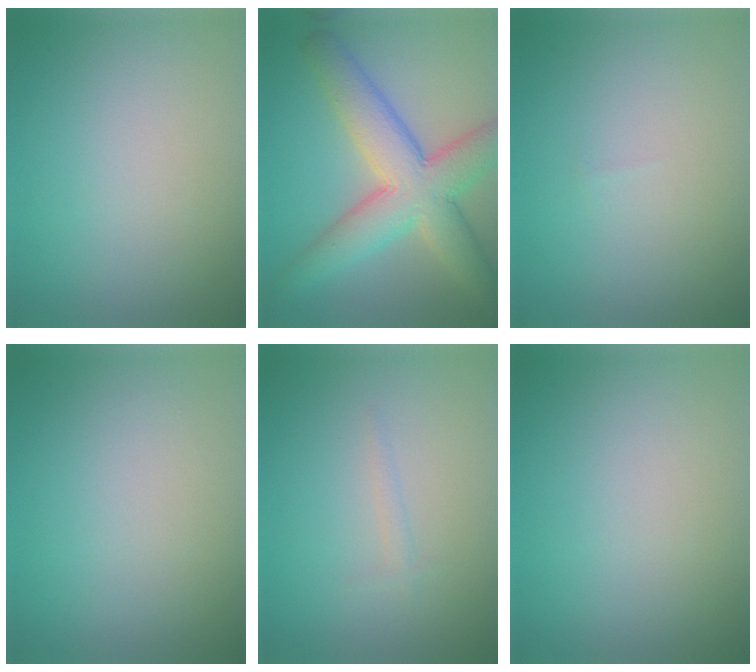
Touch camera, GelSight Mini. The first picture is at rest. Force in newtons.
{"total": 8.9, "press": 8.9, "slide": 0.3}
{"total": 0.0}
{"total": 0.0}
{"total": 1.0, "press": 1.0, "slide": 0.1}
{"total": 0.0}